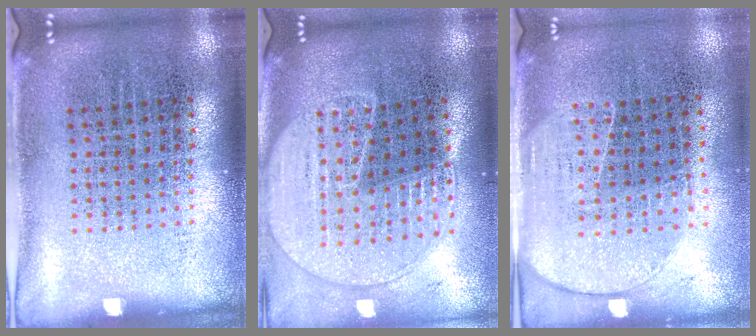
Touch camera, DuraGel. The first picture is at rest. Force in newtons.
{"total": 1.8, "press": 1.7, "slide": 0.7}
{"total": 1.8, "press": 1.5, "slide": 0.9}